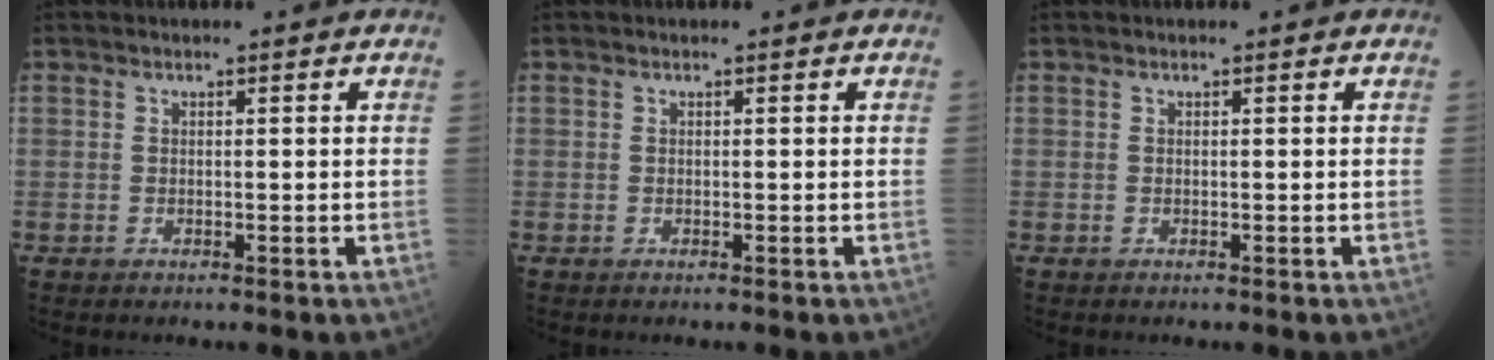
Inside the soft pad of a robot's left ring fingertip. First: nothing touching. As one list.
[{"total": 0.0}, {"total": 0.0}]